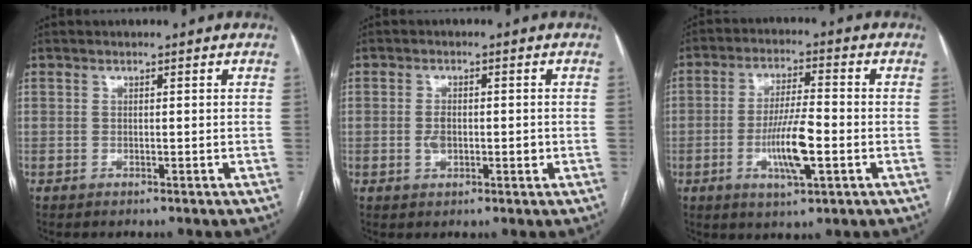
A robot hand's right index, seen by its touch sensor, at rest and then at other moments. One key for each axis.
{"total": 3.3, "fx": -0.4, "fy": 1.8, "fz": 2.7, "tx": -0.054, "ty": 0.004, "tz": -0.006}
{"total": 9.1, "fx": -2.5, "fy": 1.6, "fz": 8.6, "tx": -0.163, "ty": -0.004, "tz": -0.044}